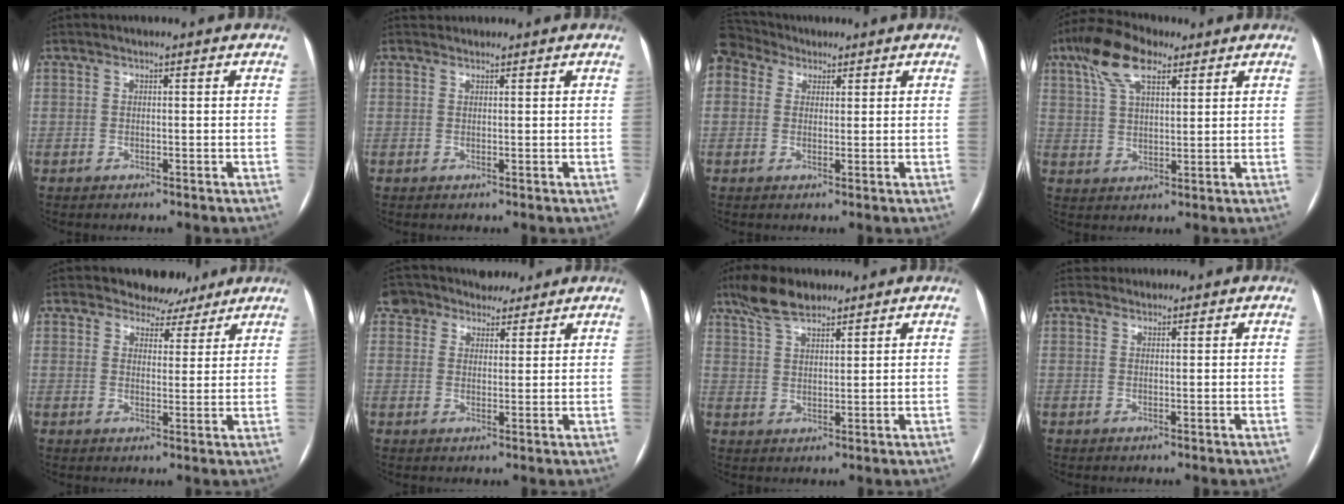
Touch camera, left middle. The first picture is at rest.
{"total": 1.2, "force": [1.2, 0.4, -0.1], "torque": [-0.003, 0.015, 0.021]}
{"total": 2.8, "force": [2.4, 1.3, 0.2], "torque": [-0.005, 0.023, 0.054]}
{"total": 9.4, "force": [5.6, 3.6, 6.6], "torque": [-0.140, 0.025, 0.105]}
{"total": 5.6, "force": [4.8, 2.9, 0.3], "torque": [0.003, -0.001, 0.058]}
{"total": 7.2, "force": [6.2, 3.6, 0.6], "torque": [-0.005, 0.018, 0.092]}
{"total": 6.5, "force": [5.3, 1.9, 3.2], "torque": [-0.072, 0.013, 0.104]}
{"total": 1.3, "force": [1.1, 0.6, -0.4], "torque": [0.003, 0.010, 0.017]}